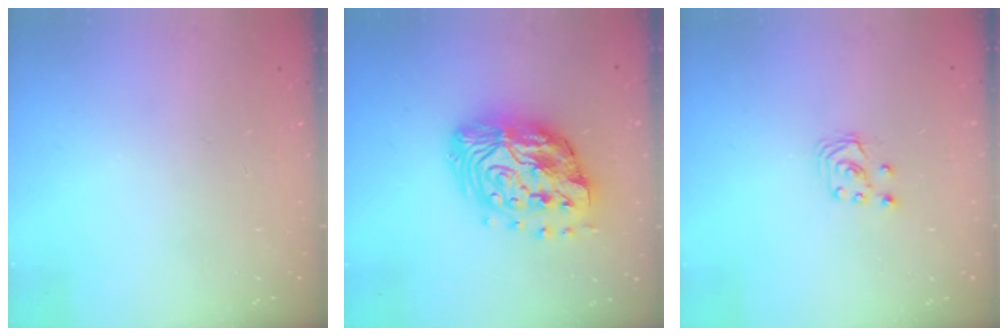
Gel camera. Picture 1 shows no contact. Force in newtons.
{"total": 18.2, "press": 18.1, "slide": 1.3}
{"total": 2.6, "press": 2.6, "slide": 0.3}